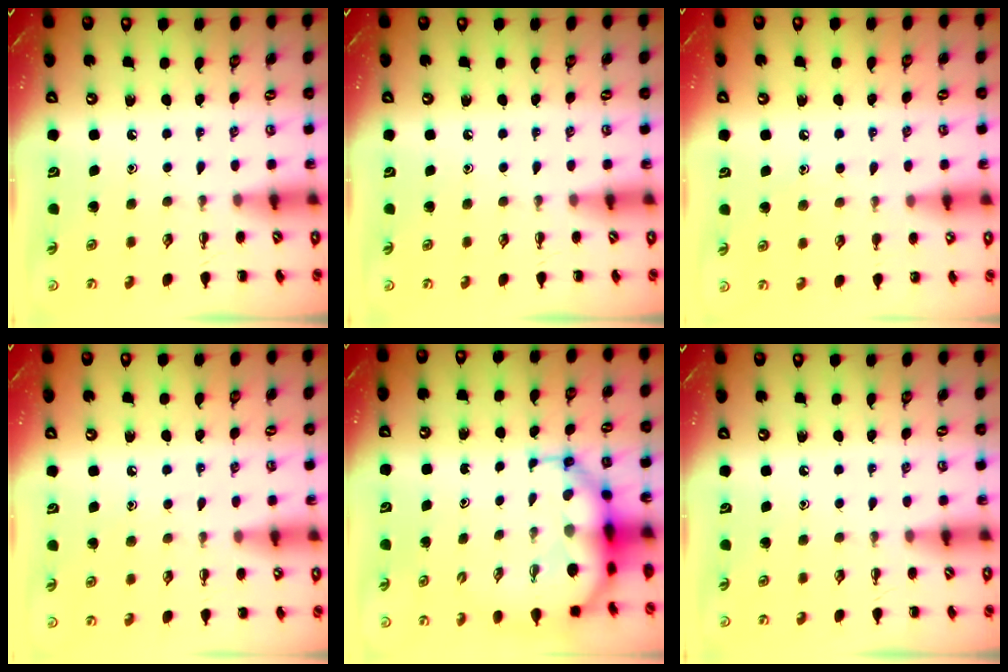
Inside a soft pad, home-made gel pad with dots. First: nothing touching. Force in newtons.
{"total": 0.0}
{"total": 7.1, "press": 6.9, "slide": 1.8}
{"total": 6.5, "press": 6.4, "slide": 1.2}
{"total": 9.4, "press": 9.0, "slide": 2.6}
{"total": 0.0}